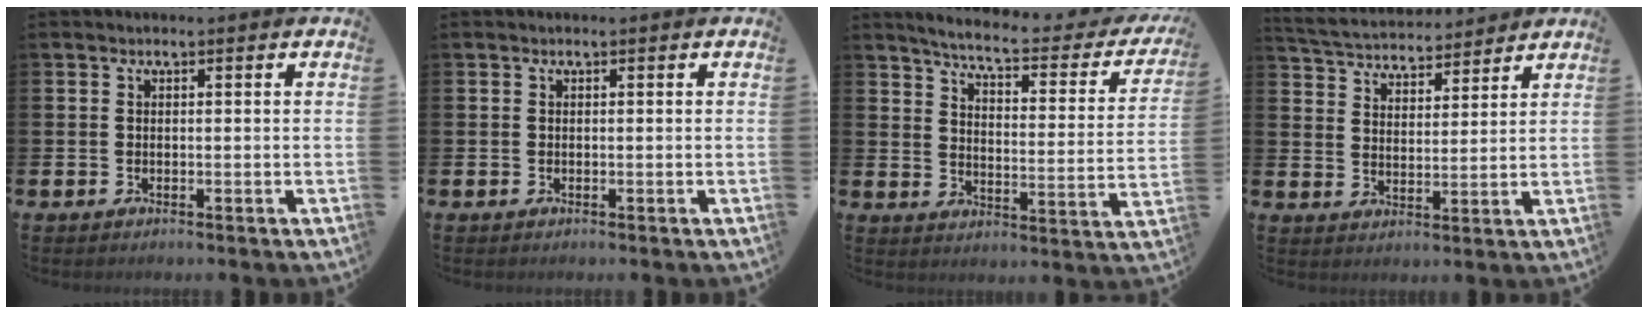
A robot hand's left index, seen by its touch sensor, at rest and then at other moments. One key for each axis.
{"total": 0.0}
{"total": 5.7, "fx": 5.0, "fy": 0.6, "fz": 2.6, "tx": -0.070, "ty": -0.040, "tz": 0.076}
{"total": 4.7, "fx": 4.6, "fy": 1.0, "fz": 0.0, "tx": -0.025, "ty": -0.033, "tz": 0.080}